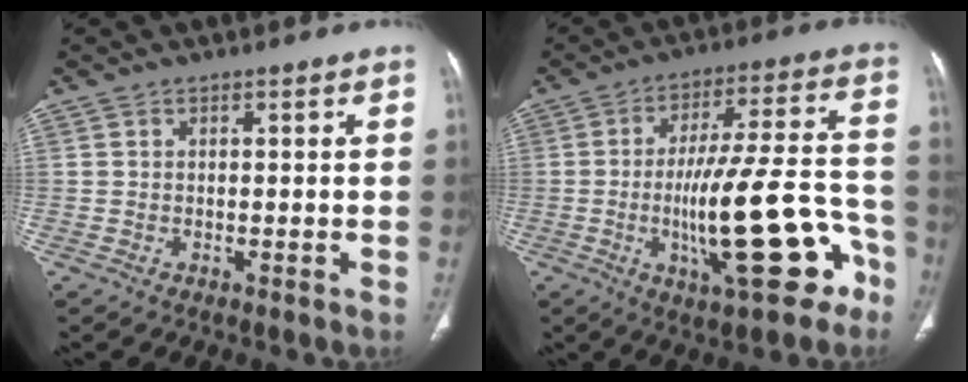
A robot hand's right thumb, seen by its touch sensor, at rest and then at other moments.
{"total": 20.3, "force": [-7.0, 6.0, 18.0], "torque": [-0.272, 0.042, -0.097]}